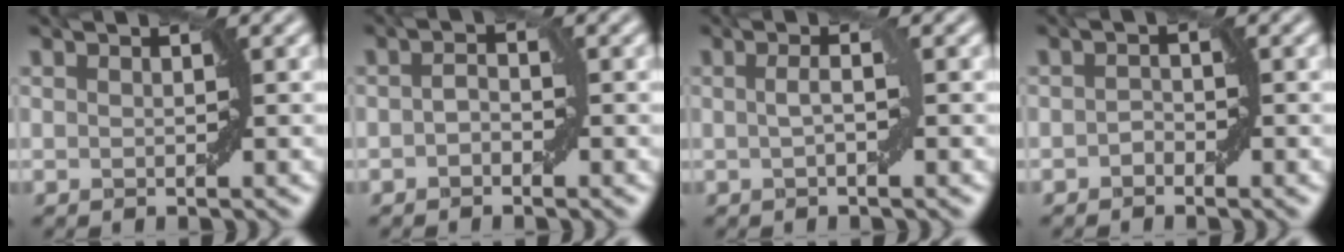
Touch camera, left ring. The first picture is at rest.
{"total": 1.1, "force": [-0.5, 0.6, 0.8], "torque": [-0.013, 0.004, -0.010]}
{"total": 1.5, "force": [0.1, 0.2, 1.5], "torque": [-0.030, 0.006, 0.000]}
{"total": 0.9, "force": [-0.5, 0.6, 0.4], "torque": [-0.007, 0.002, -0.011]}